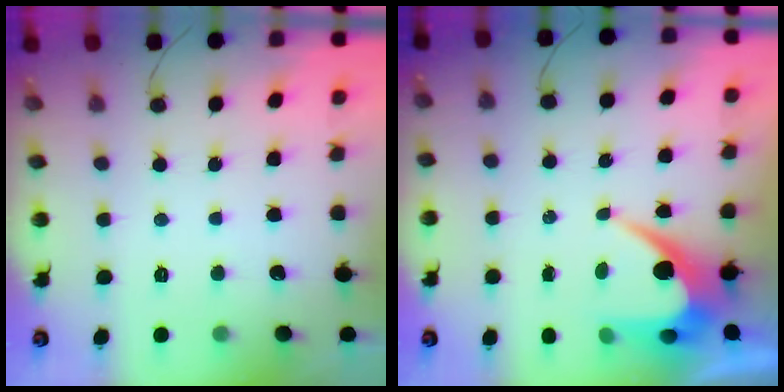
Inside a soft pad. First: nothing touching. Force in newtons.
{"total": 7.5, "press": 7.5, "slide": 0.5}